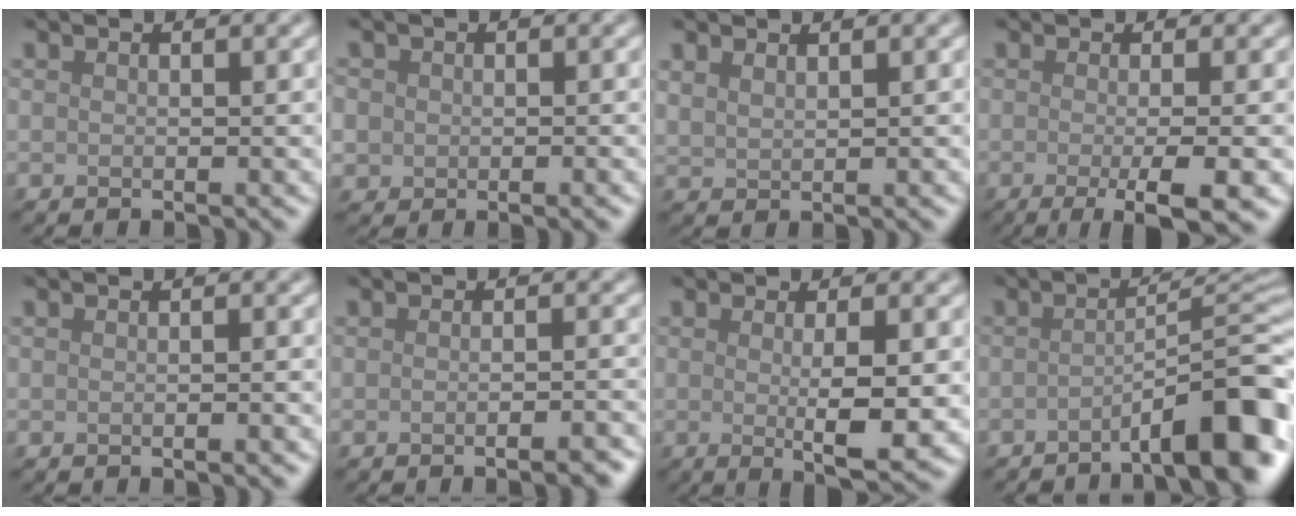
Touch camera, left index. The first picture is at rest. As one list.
[{"total": 2.2, "force": [0.0, 2.1, 0.9], "torque": [-0.010, 0.003, -0.002]}, {"total": 1.2, "force": [1.1, 0.3, 0.3], "torque": [-0.013, 0.000, 0.025]}, {"total": 5.8, "force": [-1.6, 1.5, 5.3], "torque": [-0.070, -0.011, -0.024]}, {"total": 0.8, "force": [-0.5, 0.1, 0.7], "torque": [-0.007, -0.001, -0.011]}, {"total": 3.2, "force": [-1.8, 0.8, 2.5], "torque": [-0.018, 0.008, -0.027]}, {"total": 4.7, "force": [-0.3, 0.8, 4.6], "torque": [-0.072, -0.006, -0.001]}, {"total": 8.5, "force": [-4.1, 1.7, 7.3], "torque": [-0.085, 0.018, -0.067]}]